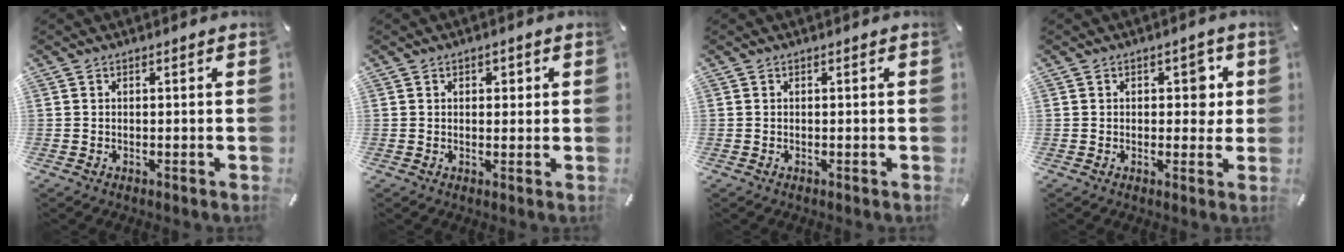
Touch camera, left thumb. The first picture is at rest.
{"total": 1.5, "force": [0.4, 1.1, 0.9], "torque": [-0.011, 0.004, 0.002]}
{"total": 0.0}
{"total": 5.2, "force": [1.0, 3.3, 3.8], "torque": [-0.030, -0.007, 0.005]}